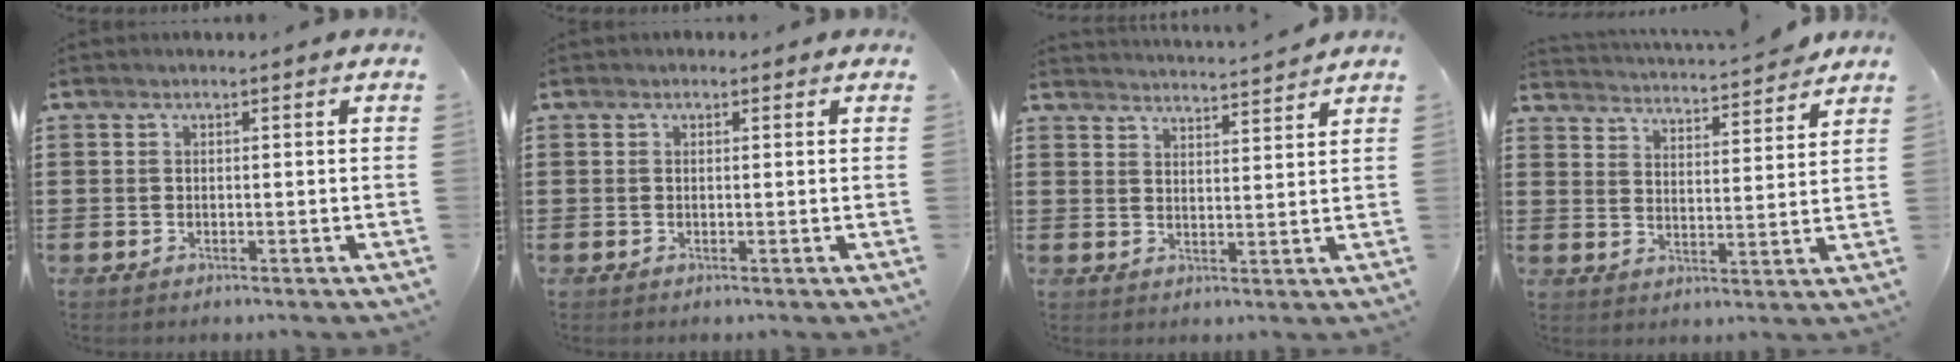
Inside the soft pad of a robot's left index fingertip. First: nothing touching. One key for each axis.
{"total": 0.6, "fx": 0.2, "fy": 0.5, "fz": 0.3, "tx": -0.006, "ty": 0.005, "tz": 0.003}
{"total": 3.4, "fx": 3.3, "fy": -0.6, "fz": -0.1, "tx": -0.009, "ty": -0.022, "tz": 0.059}
{"total": 3.9, "fx": 3.9, "fy": -0.3, "fz": 0.3, "tx": -0.028, "ty": -0.029, "tz": 0.064}